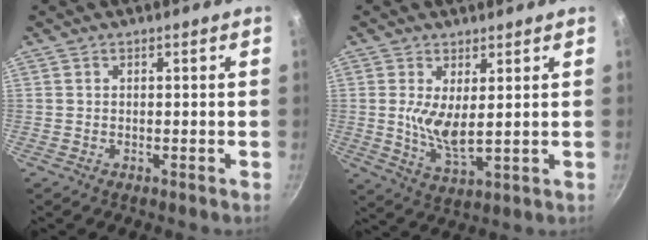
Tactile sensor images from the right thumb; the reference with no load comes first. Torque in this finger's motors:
{"motor_torque": [2.06, 2.95, 0.58, -0.42, 0.24]}